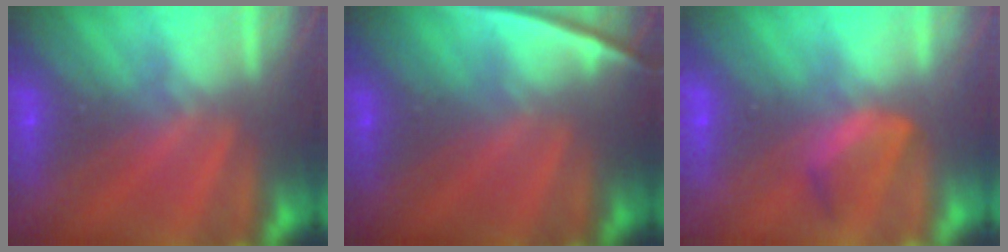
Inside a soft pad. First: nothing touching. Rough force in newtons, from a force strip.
{"total": 2.4}
{"total": 4.6}